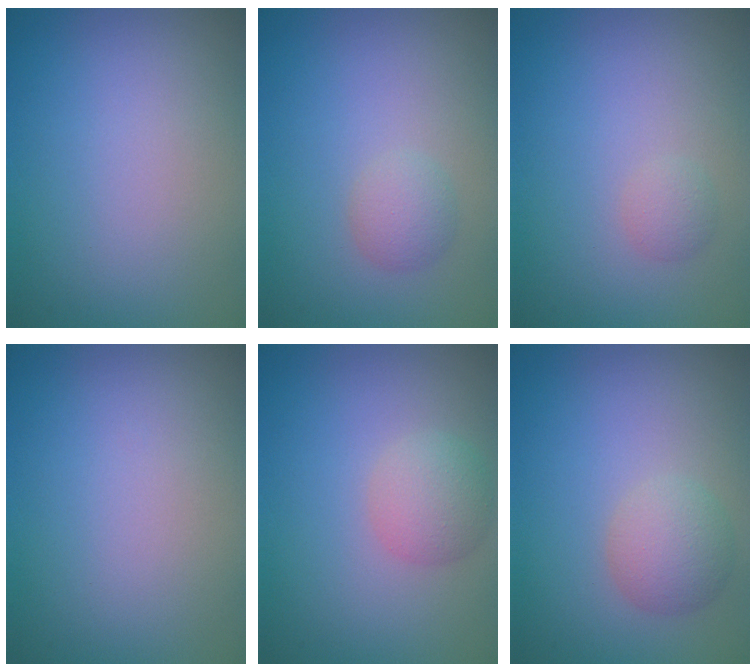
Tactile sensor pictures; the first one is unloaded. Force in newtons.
{"total": 1.7, "press": 1.7, "slide": 0.1}
{"total": 1.1, "press": 1.1, "slide": 0.0}
{"total": 0.0}
{"total": 2.8, "press": 2.8, "slide": 0.2}
{"total": 3.0, "press": 3.0, "slide": 0.0}